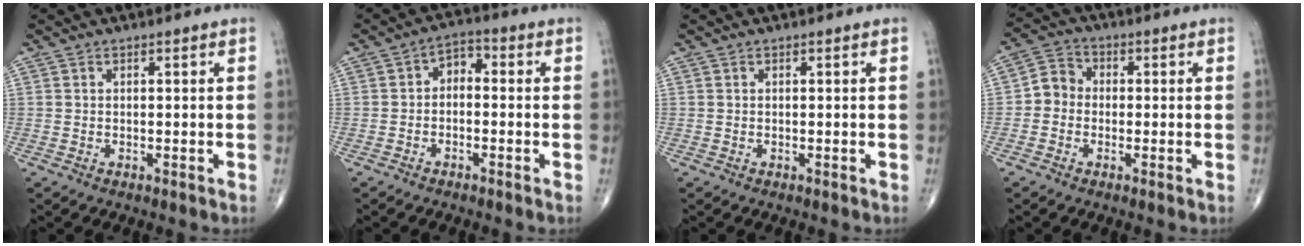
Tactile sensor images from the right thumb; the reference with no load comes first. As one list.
[{"total": 3.9, "force": [-0.5, 2.6, 2.9], "torque": [-0.031, 0.025, -0.021]}, {"total": 0.0}, {"total": 4.8, "force": [-0.9, 4.3, 2.0], "torque": [-0.016, 0.017, -0.032]}]